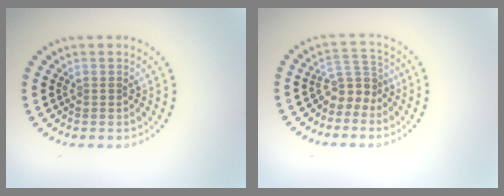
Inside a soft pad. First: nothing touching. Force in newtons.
{"total": 2.9, "press": 2.1, "slide": 2.1}